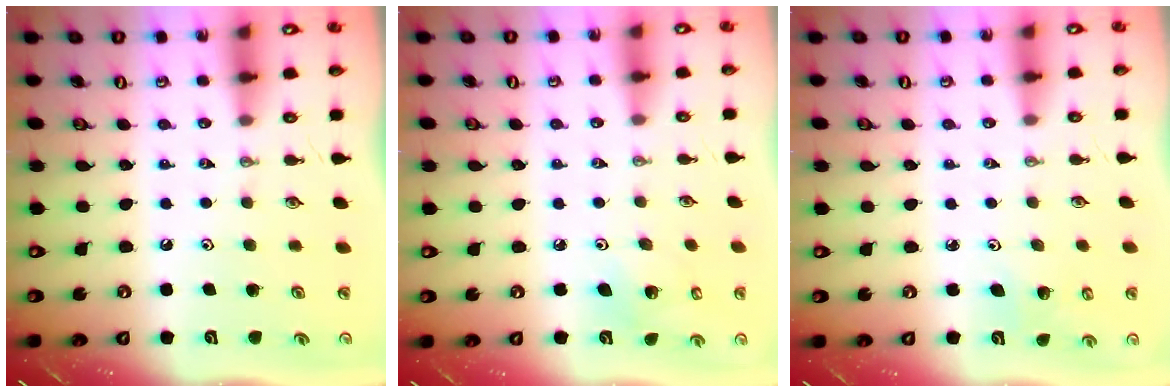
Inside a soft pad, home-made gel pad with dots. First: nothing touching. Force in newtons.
{"total": 5.2, "press": 4.7, "slide": 2.2}
{"total": 3.6, "press": 3.2, "slide": 1.6}